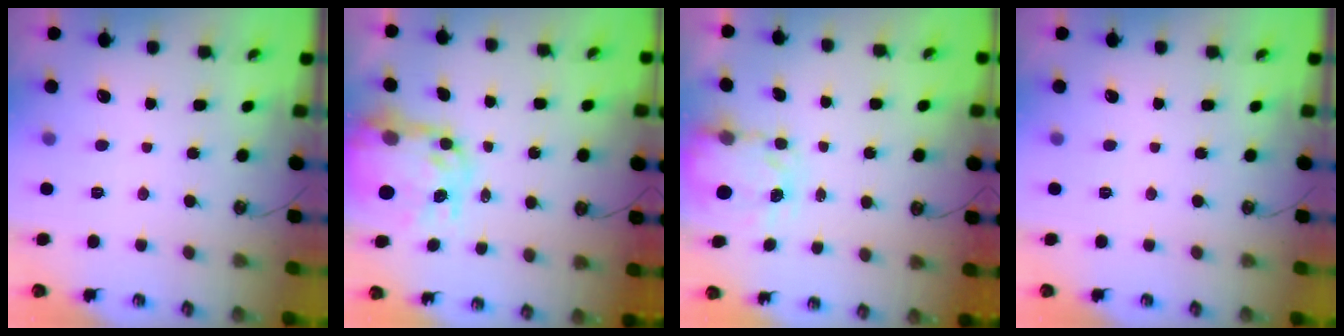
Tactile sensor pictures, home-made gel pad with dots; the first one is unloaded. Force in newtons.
{"total": 11.8, "press": 11.8, "slide": 0.9}
{"total": 3.9, "press": 3.9, "slide": 0.3}
{"total": 0.0}